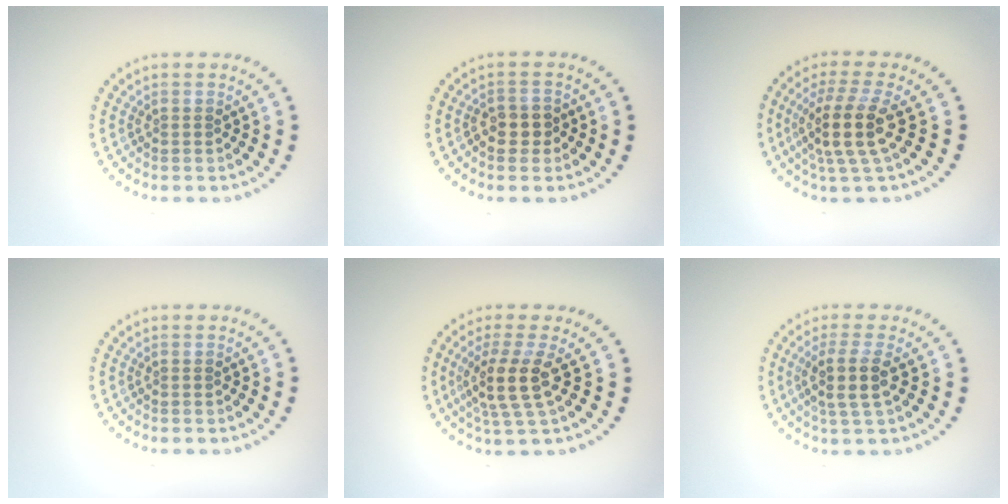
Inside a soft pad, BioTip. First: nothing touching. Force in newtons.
{"total": 1.7, "press": 1.6, "slide": 0.5}
{"total": 4.4, "press": 3.4, "slide": 2.7}
{"total": 0.0}
{"total": 3.8, "press": 2.9, "slide": 2.5}
{"total": 2.9, "press": 2.5, "slide": 1.5}